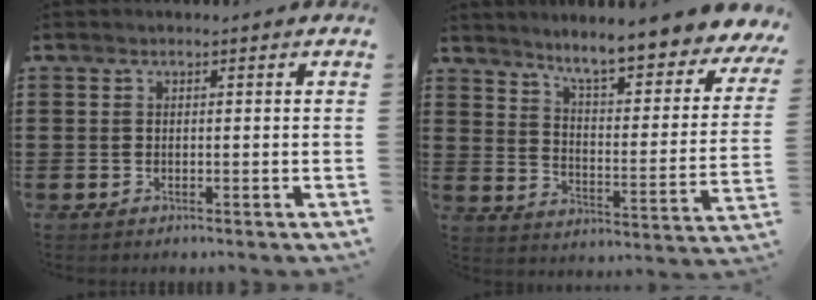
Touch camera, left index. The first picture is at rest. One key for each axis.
{"total": 7.2, "fx": 6.3, "fy": -0.5, "fz": 3.5, "tx": -0.087, "ty": -0.055, "tz": 0.100}